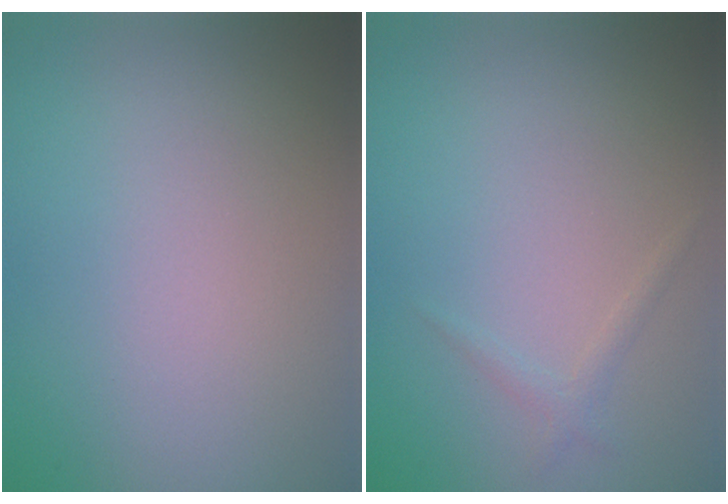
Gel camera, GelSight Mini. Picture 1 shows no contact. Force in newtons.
{"total": 0.9, "press": 0.9, "slide": 0.1}